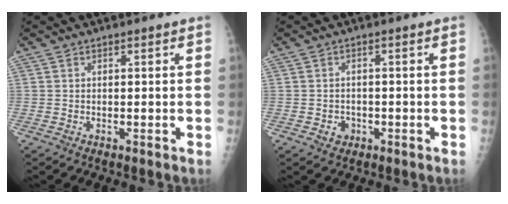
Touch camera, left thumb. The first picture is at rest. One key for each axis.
{"total": 2.2, "fx": -0.8, "fy": 1.9, "fz": 0.7, "tx": 0.000, "ty": 0.007, "tz": -0.009}